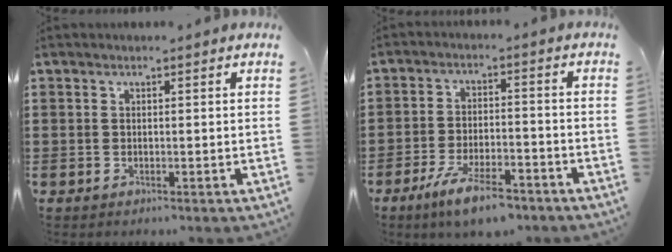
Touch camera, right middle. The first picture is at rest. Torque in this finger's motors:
{"motor_torque": [1.66, -0.48, 0.71, 0.21]}